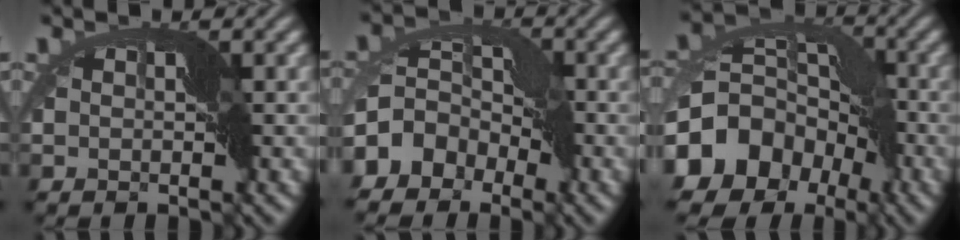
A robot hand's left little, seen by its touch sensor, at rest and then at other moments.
{"total": 6.6, "force": [-3.3, 4.9, 2.9], "torque": [-0.057, 0.014, -0.089]}
{"total": 13.0, "force": [-6.1, 9.9, 5.8], "torque": [-0.119, 0.014, -0.121]}